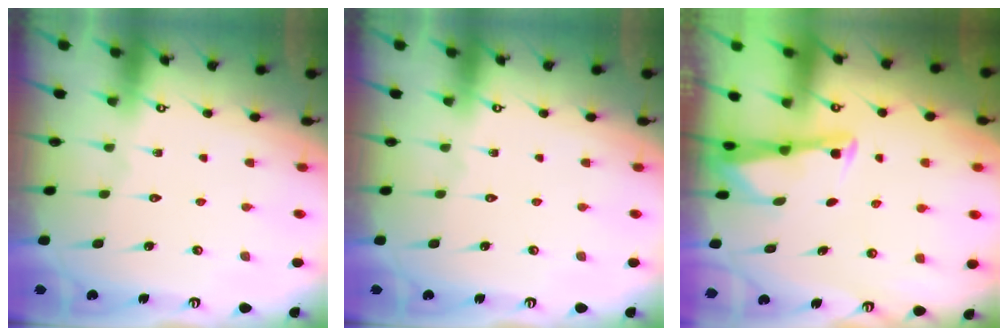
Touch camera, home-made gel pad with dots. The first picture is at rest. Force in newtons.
{"total": 0.0}
{"total": 2.9, "press": 2.9, "slide": 0.2}